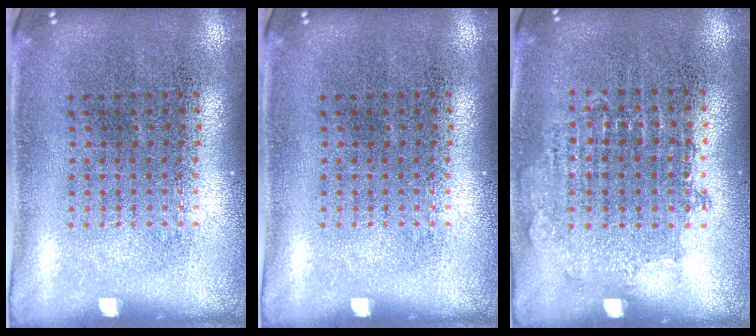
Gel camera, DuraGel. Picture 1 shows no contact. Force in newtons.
{"total": 0.0}
{"total": 0.8, "press": 0.8, "slide": 0.4}